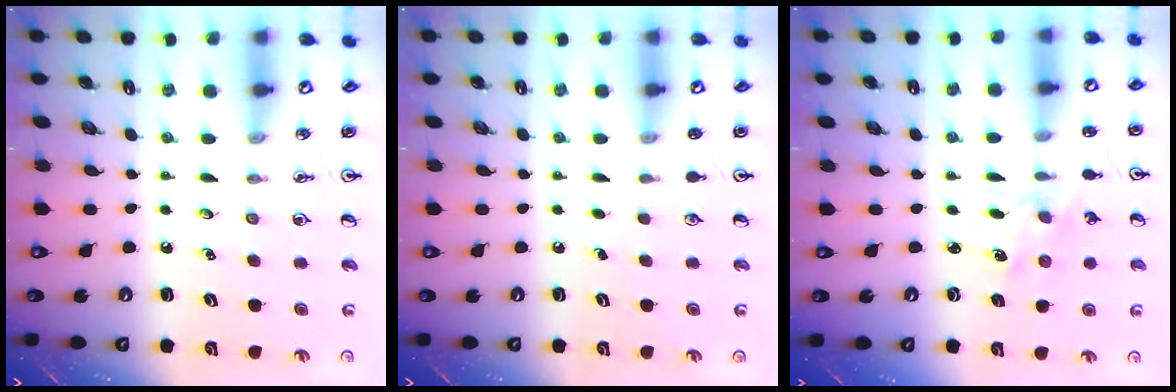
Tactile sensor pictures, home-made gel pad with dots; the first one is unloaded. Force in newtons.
{"total": 0.0}
{"total": 1.0, "press": 1.0, "slide": 0.2}